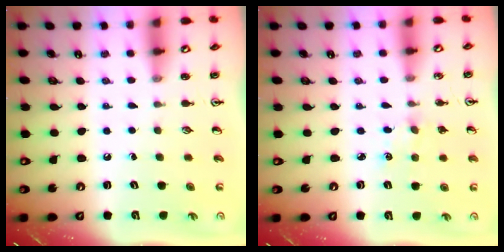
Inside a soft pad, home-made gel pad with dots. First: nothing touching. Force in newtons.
{"total": 3.3, "press": 3.3, "slide": 0.5}